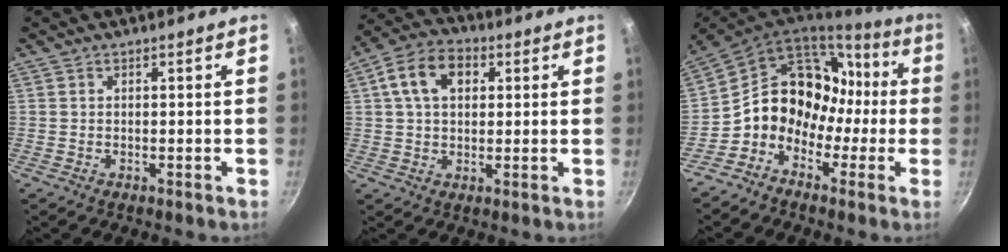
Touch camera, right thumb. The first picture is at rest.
{"total": 10.2, "force": [2.8, 7.0, 6.8], "torque": [-0.102, 0.015, 0.036]}
{"total": 15.8, "force": [-2.4, 13.1, 8.4], "torque": [-0.078, 0.062, -0.056]}